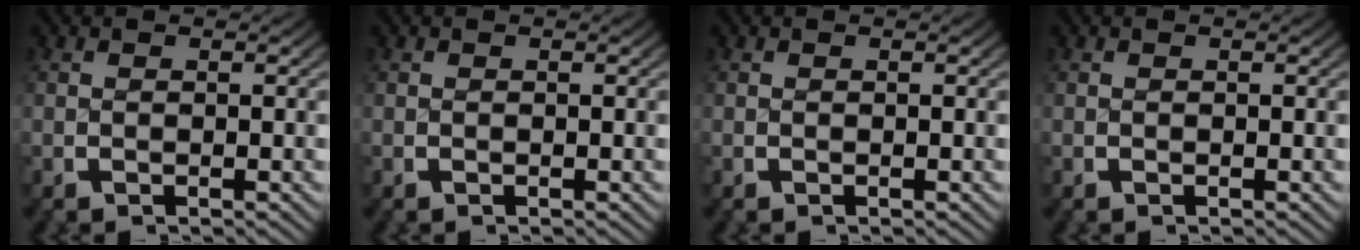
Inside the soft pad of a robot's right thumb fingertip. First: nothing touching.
{"total": 0.0}
{"total": 0.0}
{"total": 0.0}